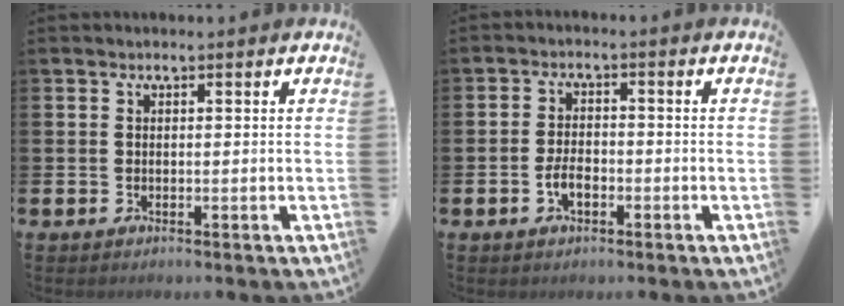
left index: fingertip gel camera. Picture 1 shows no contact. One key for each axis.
{"total": 3.0, "fx": -1.1, "fy": 1.6, "fz": 2.3, "tx": -0.027, "ty": -0.002, "tz": -0.024}